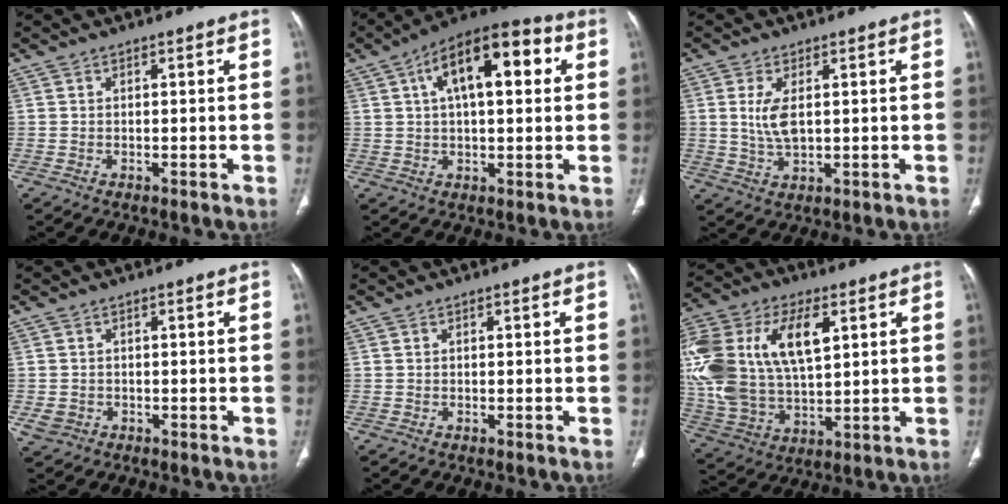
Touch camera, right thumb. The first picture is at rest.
{"total": 16.3, "force": [4.9, 7.2, 13.8], "torque": [-0.192, 0.025, 0.067]}
{"total": 5.4, "force": [1.0, 2.5, 4.7], "torque": [-0.102, -0.008, 0.026]}
{"total": 2.6, "force": [-0.8, 2.3, 0.9], "torque": [-0.016, 0.003, -0.007]}
{"total": 0.0}
{"total": 25.5, "force": [6.7, 14.1, 20.2], "torque": [-0.445, 0.004, 0.129]}